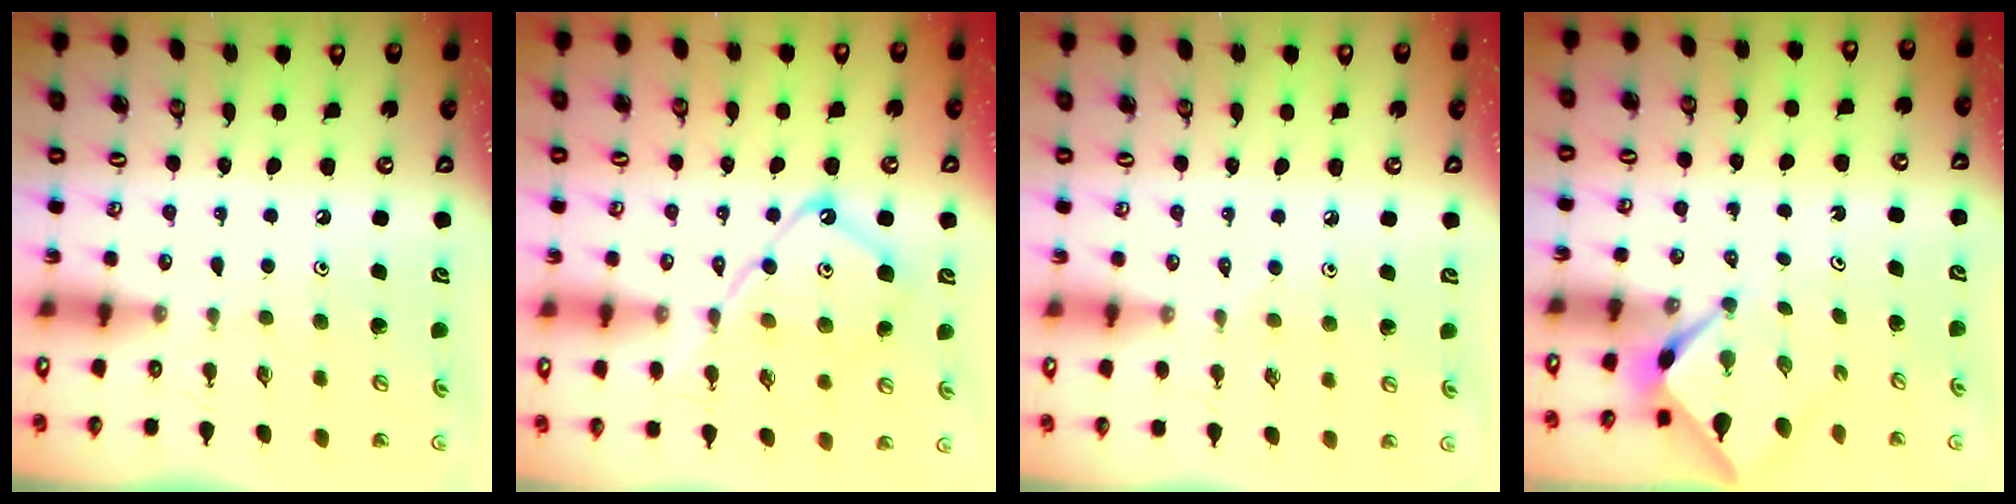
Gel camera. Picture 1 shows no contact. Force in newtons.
{"total": 14.0, "press": 13.9, "slide": 1.5}
{"total": 4.3, "press": 4.2, "slide": 0.7}
{"total": 2.7, "press": 2.7, "slide": 0.2}